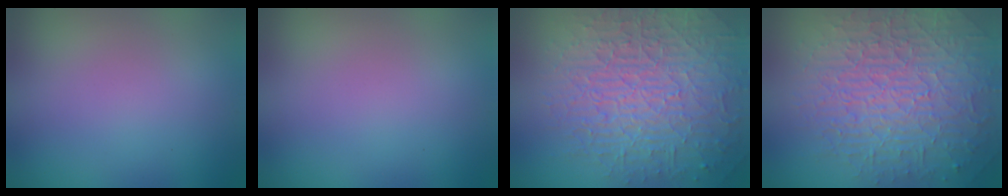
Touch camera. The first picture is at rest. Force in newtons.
{"total": 0.0}
{"total": 9.7, "press": 6.4, "slide": 7.3}
{"total": 9.8, "press": 6.4, "slide": 7.4}